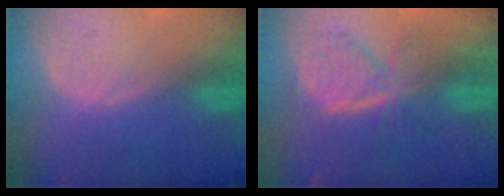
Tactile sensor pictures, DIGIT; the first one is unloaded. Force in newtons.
{"total": 7.9, "press": 6.9, "slide": 3.9}